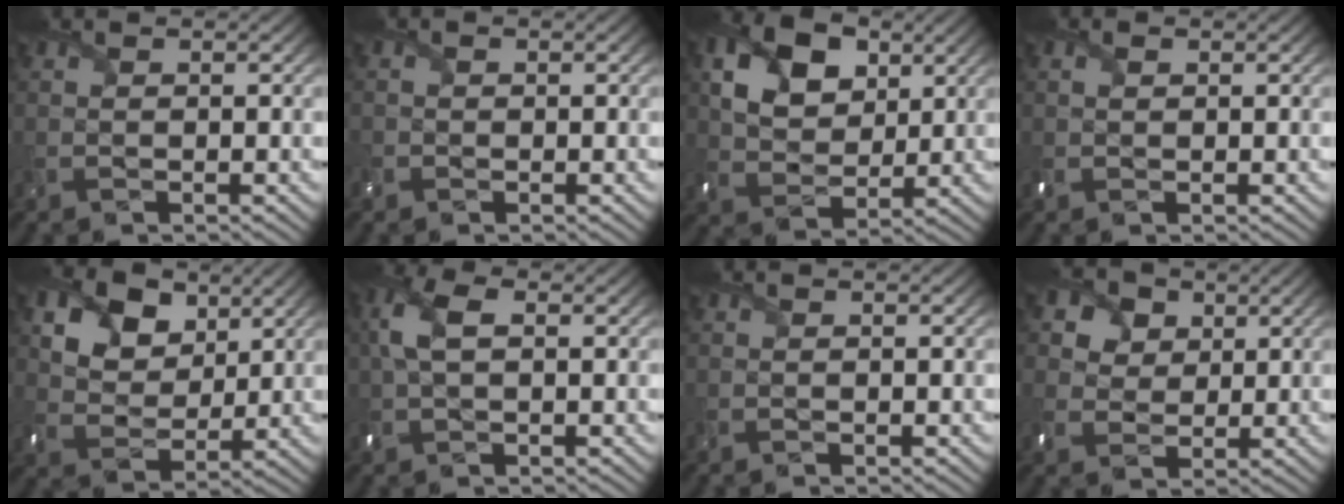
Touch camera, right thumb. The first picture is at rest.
{"total": 1.4, "force": [-0.6, 1.3, 0.2], "torque": [-0.004, -0.005, -0.015]}
{"total": 9.6, "force": [4.0, 6.5, 5.9], "torque": [-0.141, 0.003, 0.063]}
{"total": 1.3, "force": [0.3, 1.0, 0.8], "torque": [-0.024, 0.001, 0.006]}
{"total": 10.1, "force": [5.4, 6.8, 5.0], "torque": [-0.150, -0.008, 0.106]}
{"total": 5.0, "force": [0.9, 2.7, 4.1], "torque": [-0.110, 0.011, 0.014]}
{"total": 0.0}
{"total": 6.4, "force": [3.3, 4.9, 2.5], "torque": [-0.090, -0.002, 0.054]}